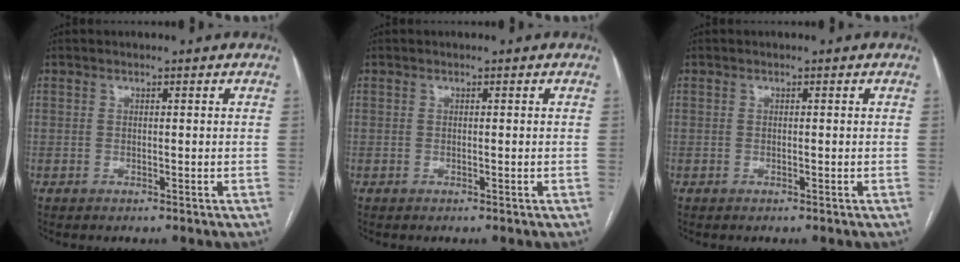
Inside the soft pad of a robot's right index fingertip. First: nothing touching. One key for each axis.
{"total": 0.0}
{"total": 0.0}